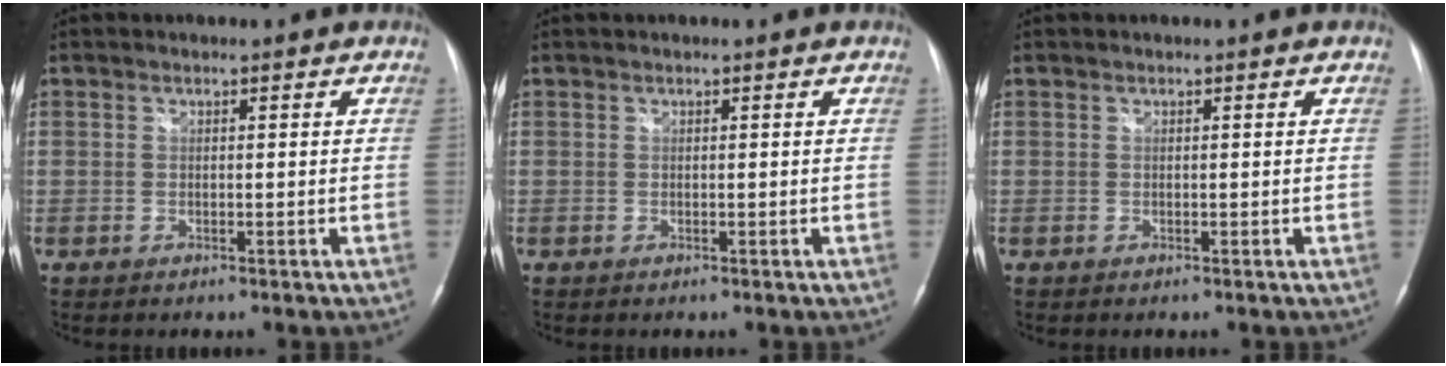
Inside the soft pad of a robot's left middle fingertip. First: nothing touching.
{"total": 0.0}
{"total": 0.0}